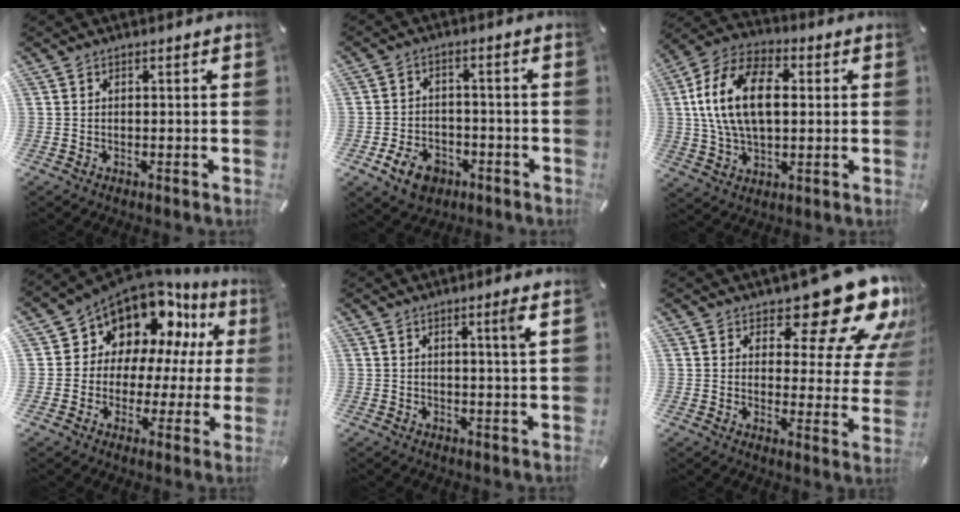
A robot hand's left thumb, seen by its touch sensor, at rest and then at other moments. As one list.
[{"total": 7.7, "force": [-4.0, 5.4, 3.7], "torque": [-0.077, 0.023, -0.073]}, {"total": 16.2, "force": [2.1, 10.0, 12.6], "torque": [-0.283, 0.011, 0.034]}, {"total": 12.3, "force": [8.6, 8.0, 3.5], "torque": [-0.072, -0.078, 0.160]}, {"total": 3.4, "force": [1.4, -0.4, 3.1], "torque": [-0.060, -0.004, 0.021]}, {"total": 19.7, "force": [13.4, 7.8, 12.1], "torque": [-0.148, -0.098, 0.221]}]